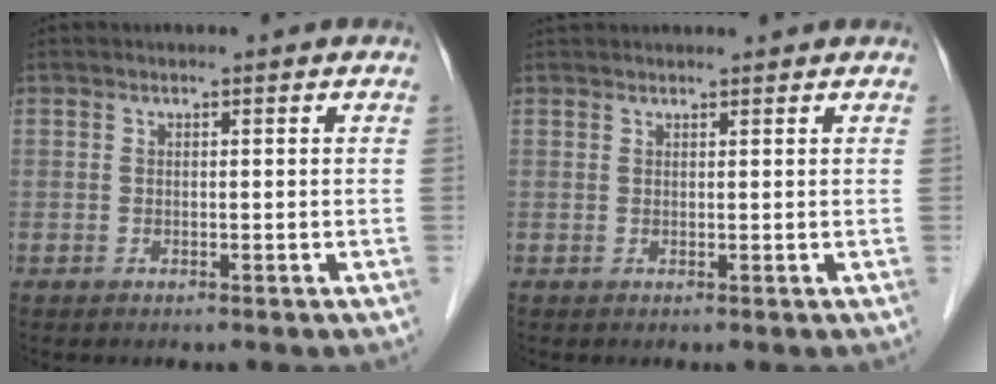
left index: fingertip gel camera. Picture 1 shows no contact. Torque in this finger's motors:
{"motor_torque": [-0.71, -0.97, -0.07, -0.04]}